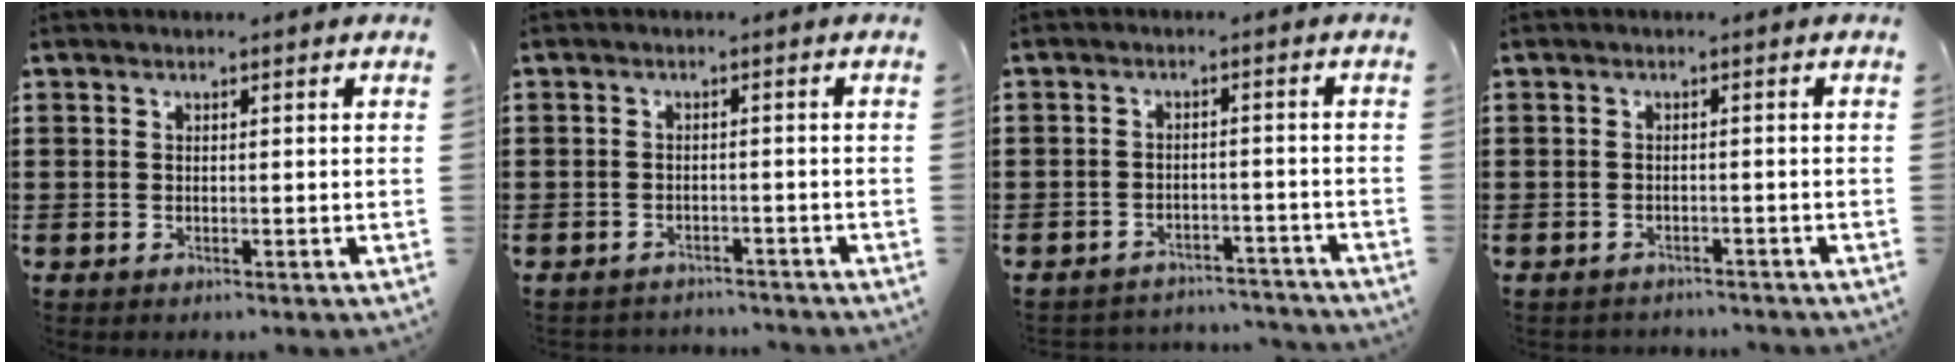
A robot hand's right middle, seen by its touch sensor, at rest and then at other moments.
{"total": 2.0, "force": [-2.0, 0.4, -0.4], "torque": [0.000, 0.002, -0.047]}
{"total": 3.5, "force": [-3.5, 0.5, -0.3], "torque": [-0.001, 0.002, -0.077]}
{"total": 1.5, "force": [-1.4, 0.3, -0.2], "torque": [-0.001, 0.003, -0.033]}